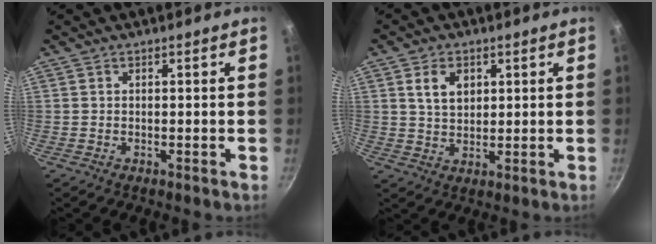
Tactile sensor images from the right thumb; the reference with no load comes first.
{"total": 5.7, "force": [2.1, 3.9, 3.6], "torque": [-0.049, -0.009, 0.041]}